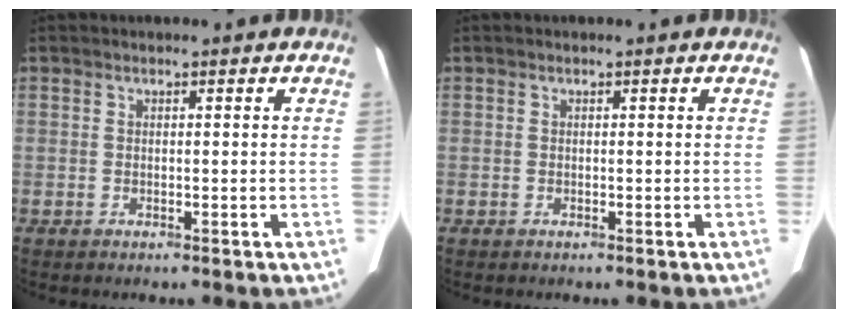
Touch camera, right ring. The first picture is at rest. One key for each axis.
{"total": 0.0}